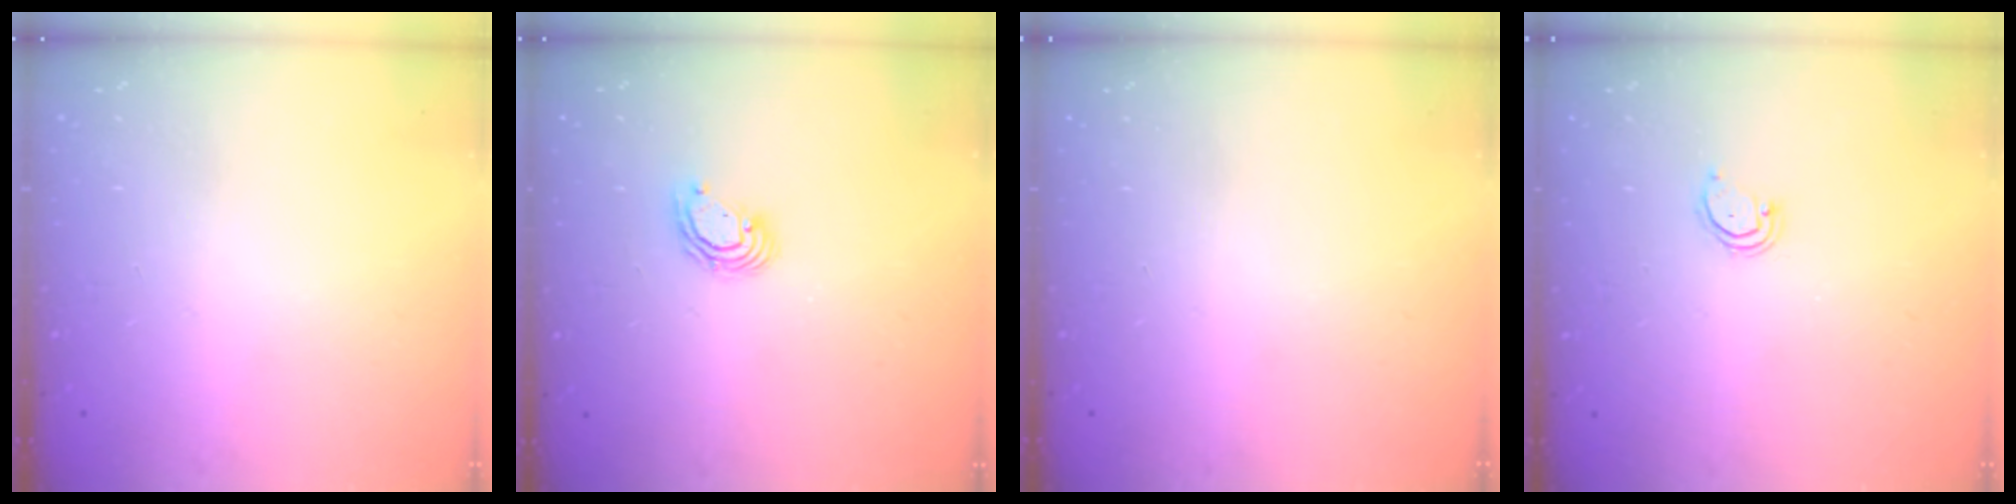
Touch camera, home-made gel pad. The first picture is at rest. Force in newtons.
{"total": 5.1, "press": 5.1, "slide": 0.2}
{"total": 0.0}
{"total": 3.1, "press": 3.1, "slide": 0.2}